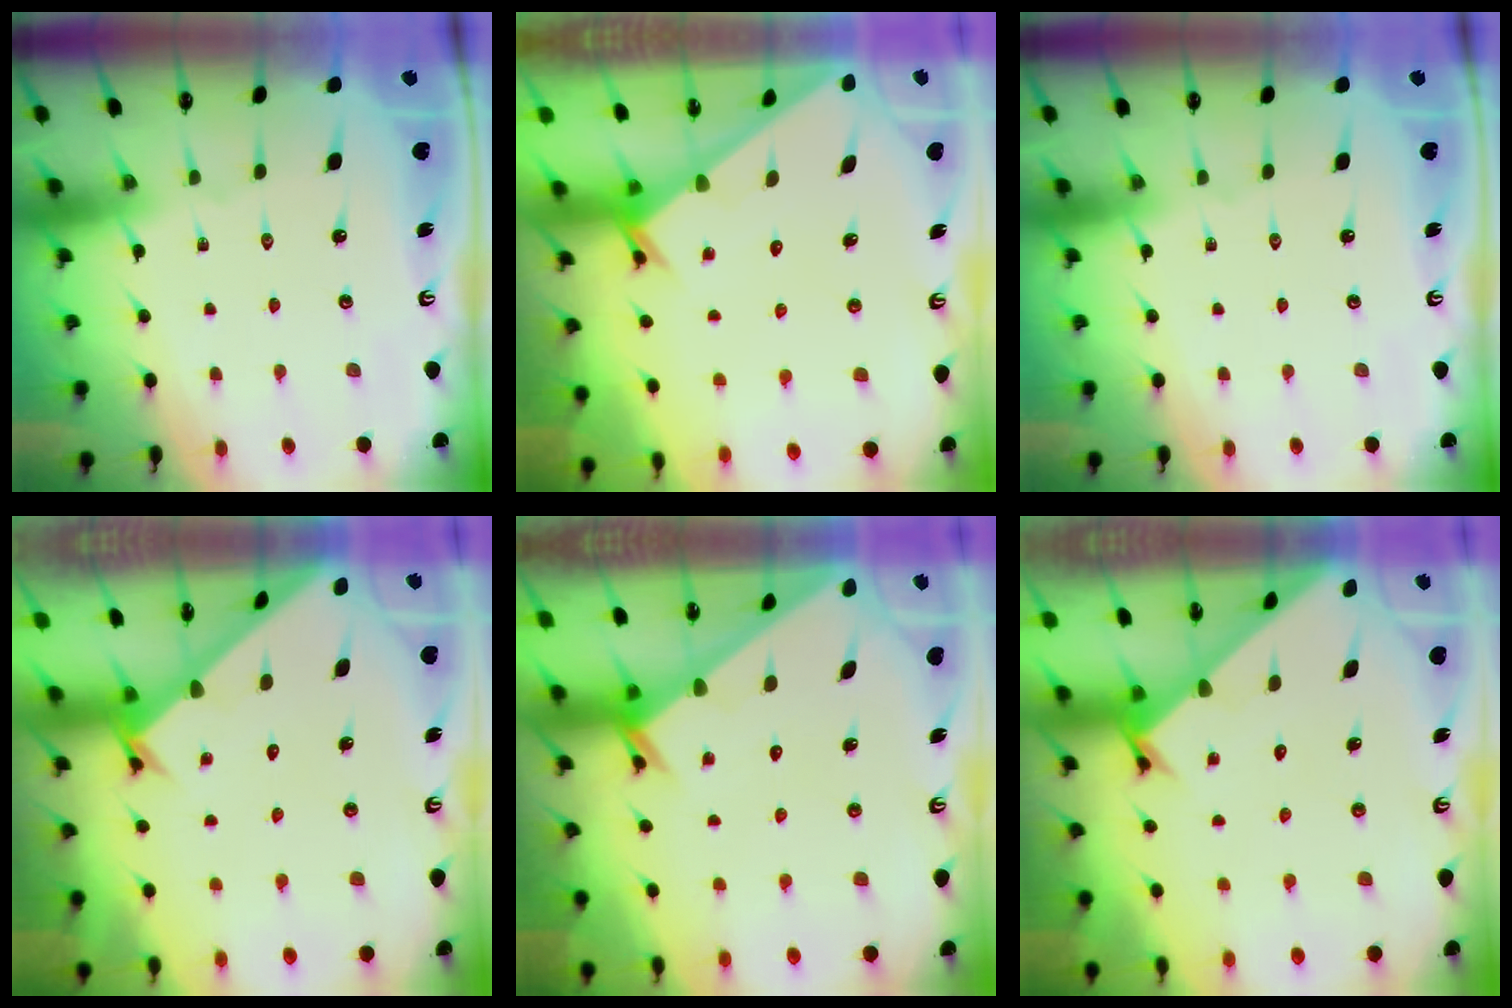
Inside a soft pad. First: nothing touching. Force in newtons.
{"total": 2.1, "press": 2.1, "slide": 0.2}
{"total": 0.0}
{"total": 2.6, "press": 2.6, "slide": 0.3}
{"total": 1.8, "press": 1.8, "slide": 0.1}
{"total": 2.4, "press": 2.4, "slide": 0.0}